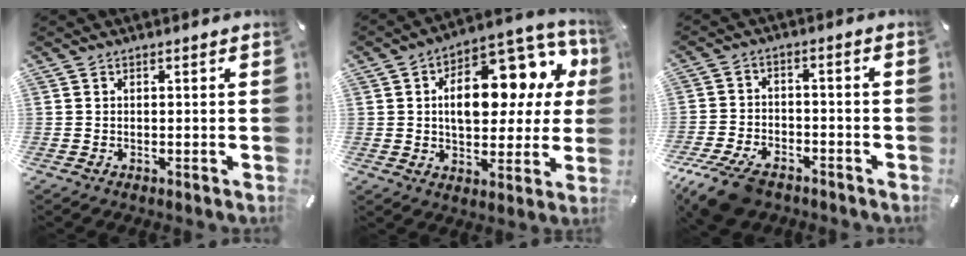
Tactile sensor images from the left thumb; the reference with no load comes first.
{"total": 19.5, "force": [5.7, 11.4, 14.8], "torque": [-0.202, -0.033, 0.093]}
{"total": 9.6, "force": [-6.7, 4.8, 4.9], "torque": [-0.099, 0.030, -0.125]}